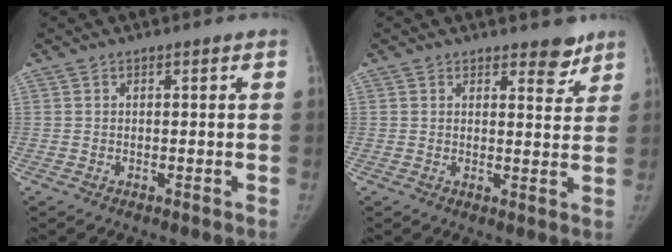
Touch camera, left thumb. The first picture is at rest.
{"total": 4.2, "force": [3.2, 1.9, 1.9], "torque": [0.002, -0.022, 0.041]}